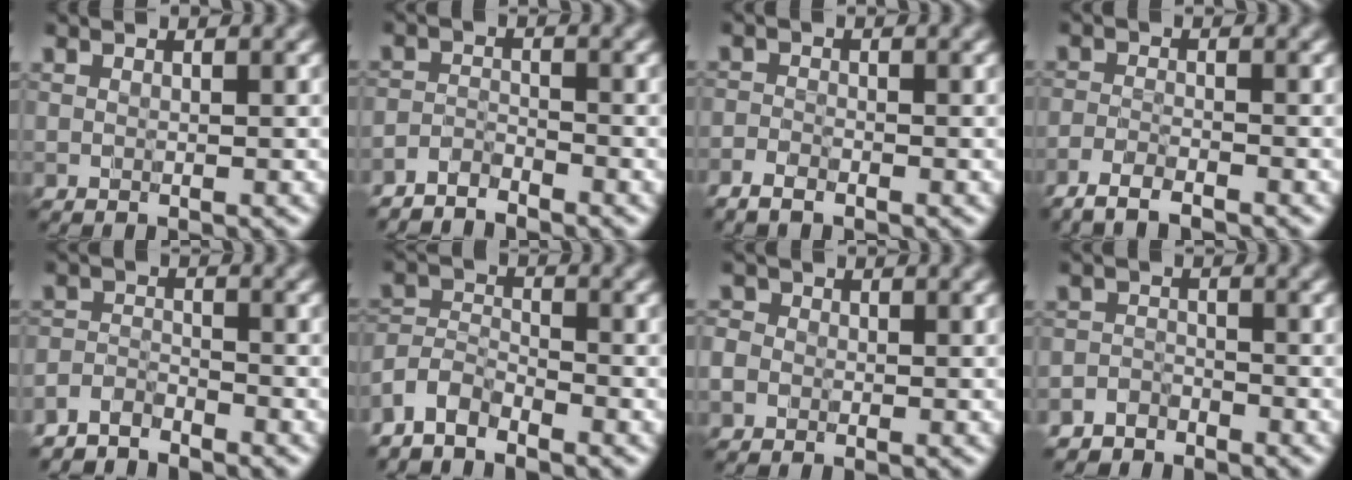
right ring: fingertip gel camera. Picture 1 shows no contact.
{"total": 2.1, "force": [-2.1, 0.2, 0.1], "torque": [-0.001, -0.001, -0.049]}
{"total": 1.5, "force": [-1.2, 0.5, 0.6], "torque": [-0.013, -0.001, -0.030]}
{"total": 2.7, "force": [-2.4, 0.3, 1.2], "torque": [-0.025, -0.004, -0.052]}
{"total": 2.6, "force": [-2.5, 0.6, 0.1], "torque": [0.000, 0.000, -0.059]}
{"total": 2.8, "force": [-2.6, 0.9, 0.5], "torque": [-0.010, 0.005, -0.064]}
{"total": 2.3, "force": [-0.2, 2.1, 1.0], "torque": [-0.001, 0.009, -0.019]}
{"total": 2.2, "force": [-1.9, 1.0, -0.3], "torque": [0.016, 0.007, -0.043]}